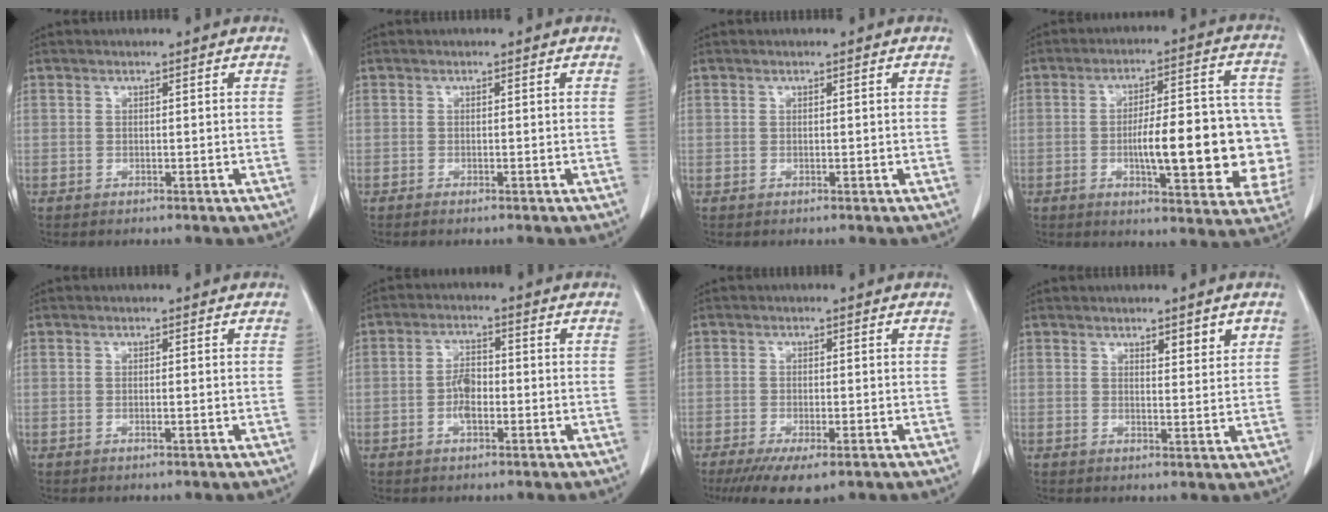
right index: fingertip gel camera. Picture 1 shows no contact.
{"total": 0.6, "force": [-0.5, -0.1, 0.4], "torque": [-0.007, -0.002, -0.008]}
{"total": 0.0}
{"total": 19.2, "force": [-2.6, 4.8, 18.4], "torque": [-0.188, 0.031, -0.022]}
{"total": 0.5, "force": [-0.1, -0.1, 0.5], "torque": [-0.010, -0.002, -0.002]}
{"total": 4.0, "force": [-1.0, 1.9, 3.4], "torque": [-0.069, 0.007, -0.021]}
{"total": 6.9, "force": [-4.6, 2.1, 4.8], "torque": [-0.071, -0.015, -0.070]}
{"total": 3.3, "force": [2.1, 0.7, 2.4], "torque": [-0.036, -0.006, 0.031]}